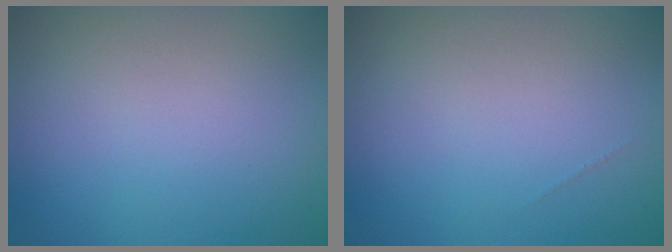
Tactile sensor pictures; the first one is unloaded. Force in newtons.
{"total": 0.0}